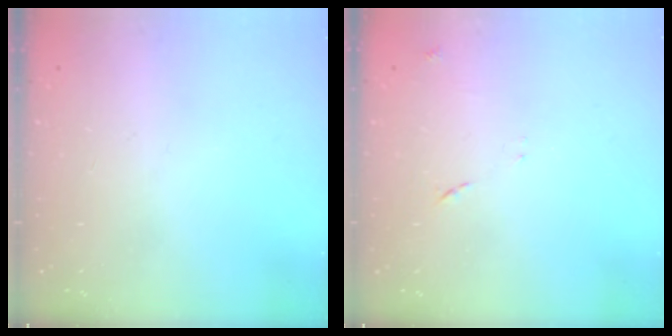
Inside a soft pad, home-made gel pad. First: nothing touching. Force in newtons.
{"total": 8.5, "press": 8.5, "slide": 0.7}